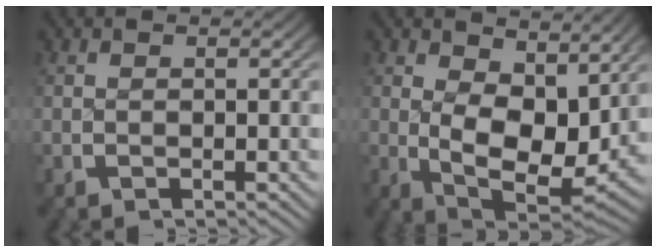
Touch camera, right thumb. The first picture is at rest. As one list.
[{"total": 7.9, "force": [0.6, 4.7, 6.4], "torque": [-0.135, -0.053, 0.029]}]